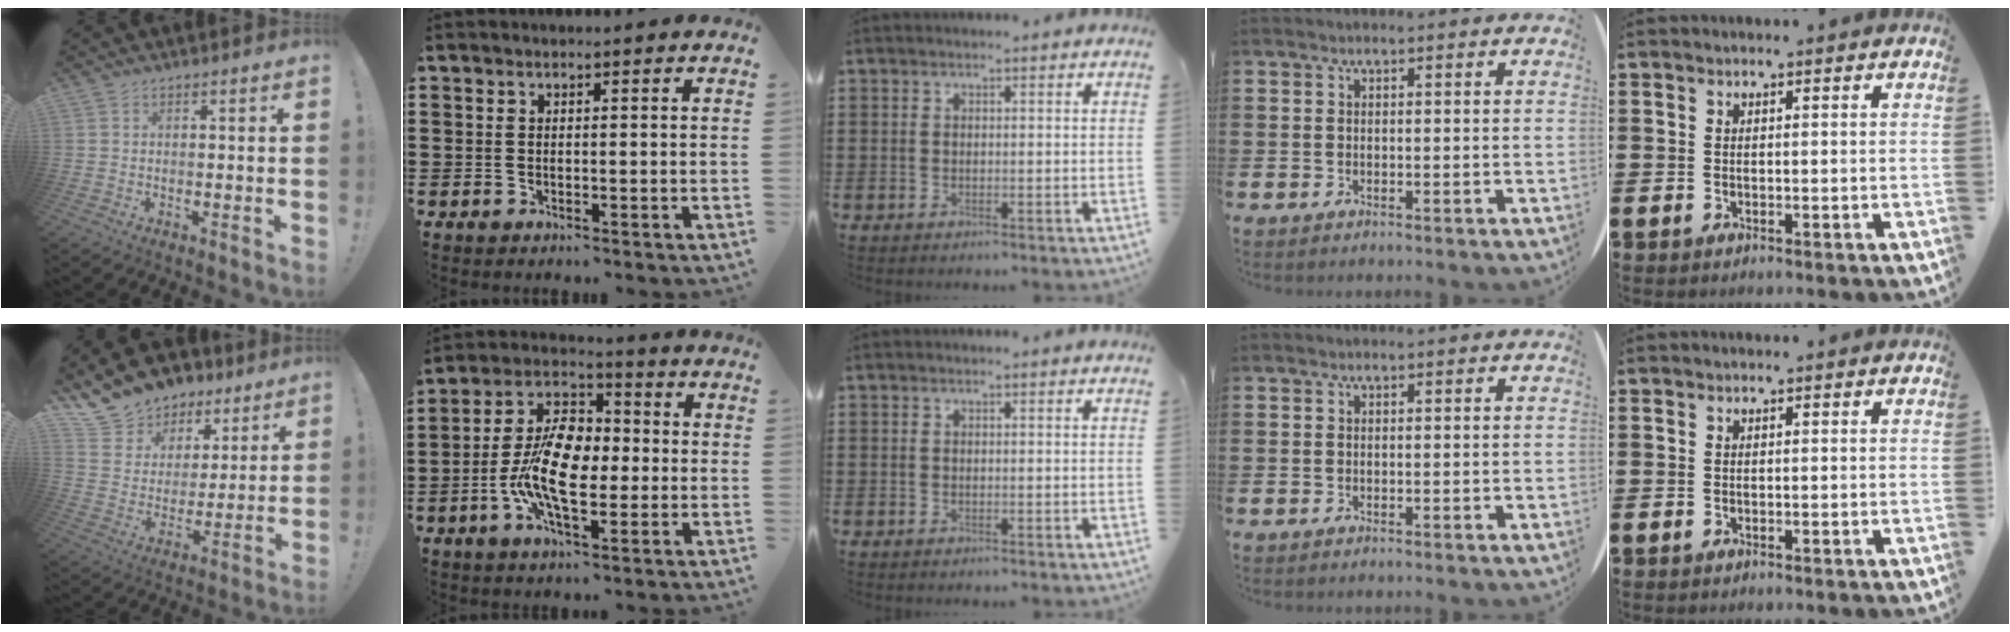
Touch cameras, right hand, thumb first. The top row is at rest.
{"thumb": {"total": 12.6, "force": [9.6, 8.0, 1.6], "torque": [-0.036, -0.080, 0.188]}, "index": {"total": 10.6, "force": [-1.9, 5.7, 8.8], "torque": [-0.195, 0.005, -0.039]}}